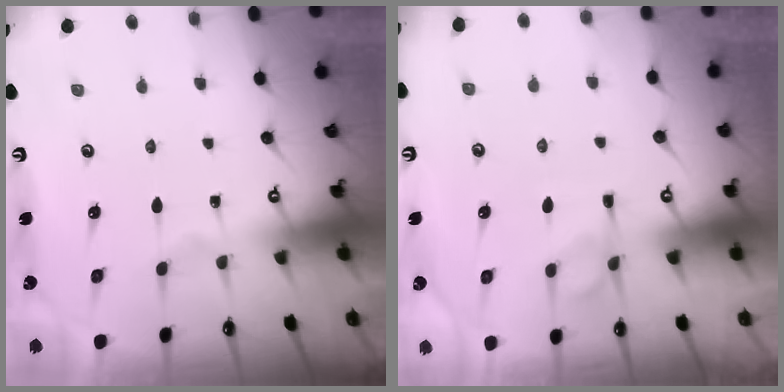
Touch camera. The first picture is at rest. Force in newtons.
{"total": 1.9, "press": 1.2, "slide": 1.4}